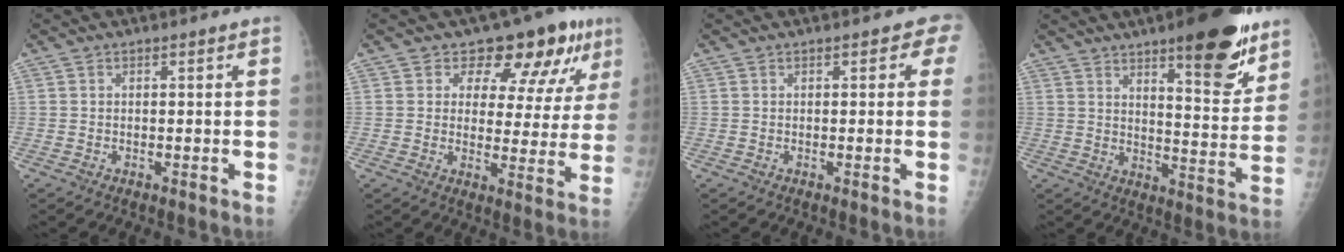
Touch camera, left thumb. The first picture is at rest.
{"total": 12.5, "force": [7.9, 6.8, 6.9], "torque": [-0.039, -0.038, 0.096]}
{"total": 2.6, "force": [1.1, 1.5, 1.9], "torque": [0.003, 0.003, 0.004]}
{"total": 16.4, "force": [10.5, 4.6, 11.8], "torque": [-0.125, -0.066, 0.154]}